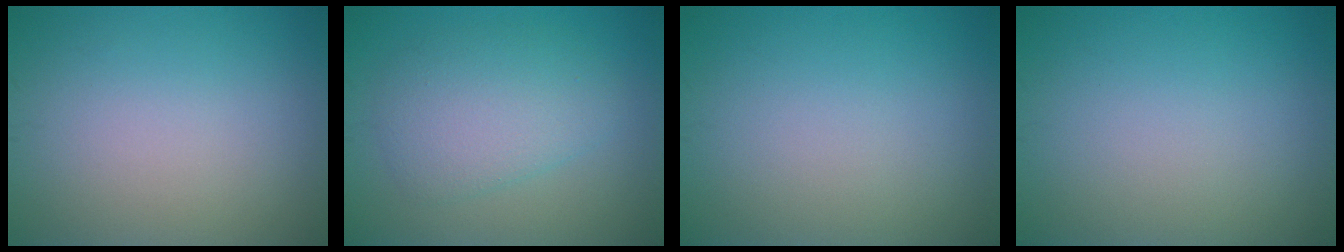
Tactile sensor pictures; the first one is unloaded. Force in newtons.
{"total": 4.6, "press": 4.6, "slide": 0.0}
{"total": 0.0}
{"total": 0.0}